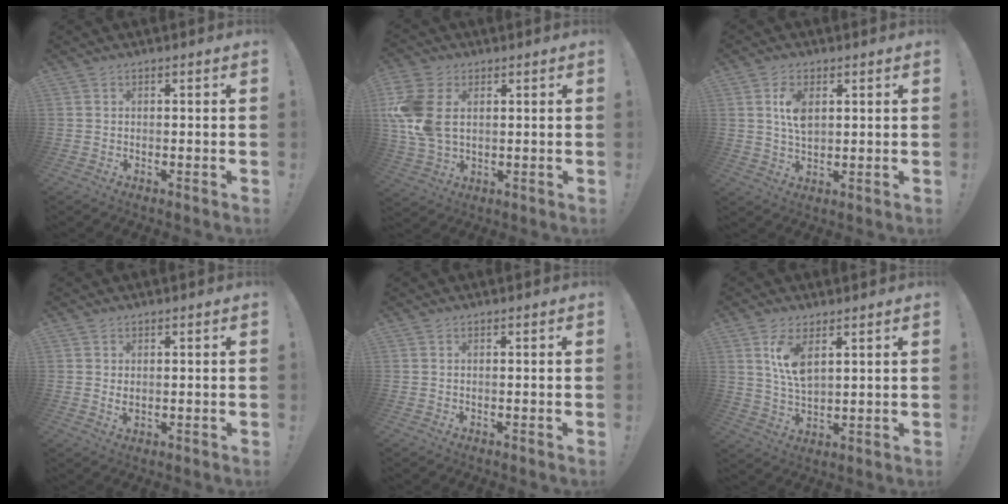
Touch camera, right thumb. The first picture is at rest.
{"total": 13.4, "force": [2.3, 9.3, 9.3], "torque": [-0.197, -0.004, 0.044]}
{"total": 6.7, "force": [1.8, 3.7, 5.3], "torque": [-0.091, -0.005, 0.028]}
{"total": 1.7, "force": [0.6, 1.0, 1.2], "torque": [-0.010, -0.004, 0.009]}
{"total": 0.0}
{"total": 8.5, "force": [4.0, 3.6, 6.5], "torque": [-0.118, -0.019, 0.069]}